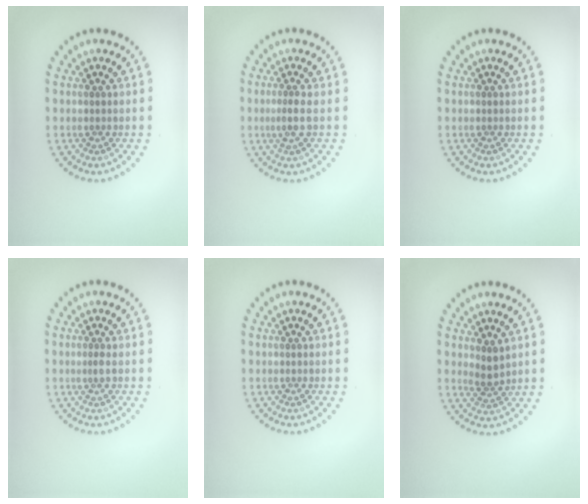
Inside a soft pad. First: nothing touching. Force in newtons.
{"total": 1.7, "press": 1.3, "slide": 1.1}
{"total": 0.0}
{"total": 0.8, "press": 0.5, "slide": 0.6}
{"total": 0.0}
{"total": 1.7, "press": 1.3, "slide": 1.1}